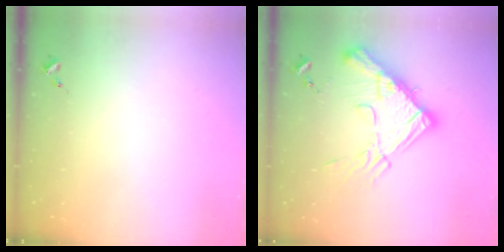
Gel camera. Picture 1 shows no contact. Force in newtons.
{"total": 20.5, "press": 20.3, "slide": 2.3}